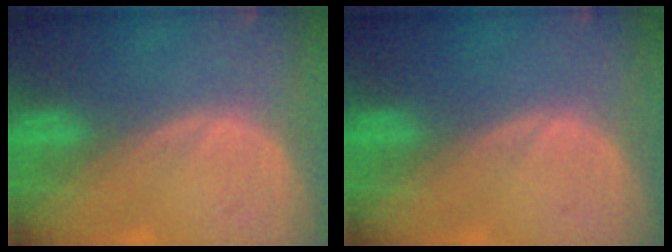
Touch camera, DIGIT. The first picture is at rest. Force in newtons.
{"total": 0.0}